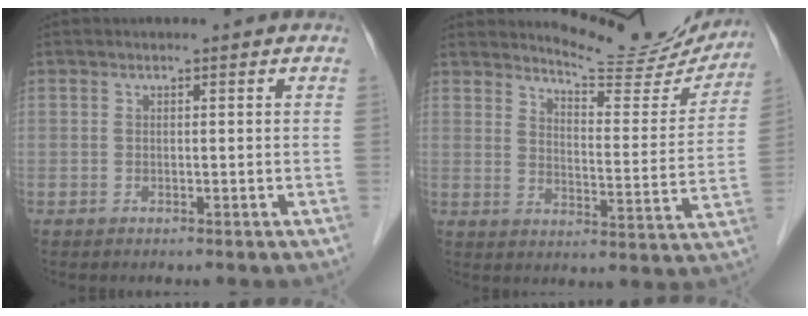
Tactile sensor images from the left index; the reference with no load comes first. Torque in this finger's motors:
{"motor_torque": [0.40, -0.73, 0.09, -0.01]}